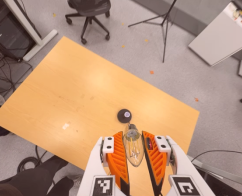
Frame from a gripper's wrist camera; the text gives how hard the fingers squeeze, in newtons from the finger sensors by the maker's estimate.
{"total": 14.8, "left": 16.2, "right": 13.4}